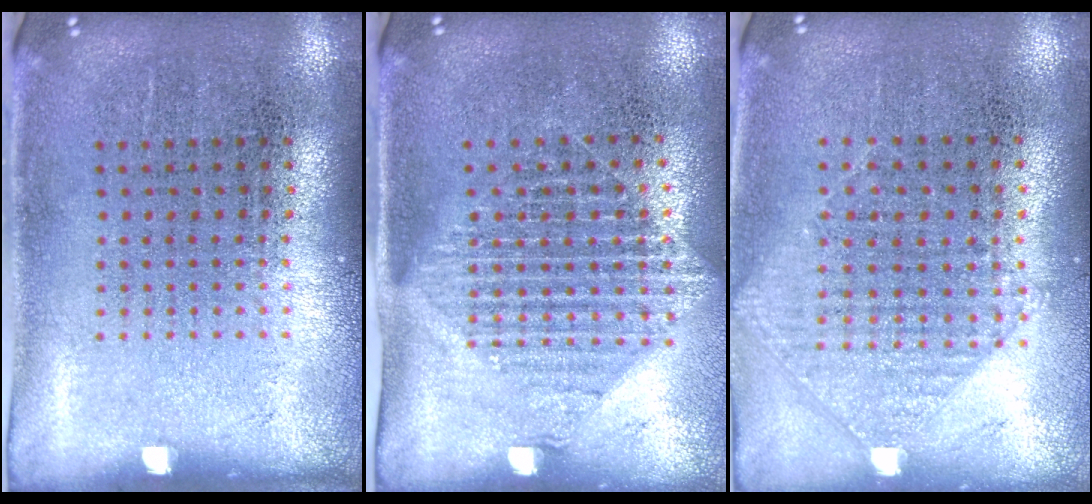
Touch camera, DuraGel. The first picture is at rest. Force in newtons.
{"total": 1.6, "press": 1.3, "slide": 0.9}
{"total": 0.9, "press": 0.8, "slide": 0.3}